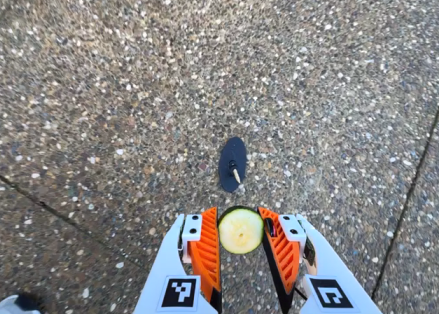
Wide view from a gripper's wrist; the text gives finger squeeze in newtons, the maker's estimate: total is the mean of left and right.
{"total": 10.2, "left": 10.2, "right": 10.3}